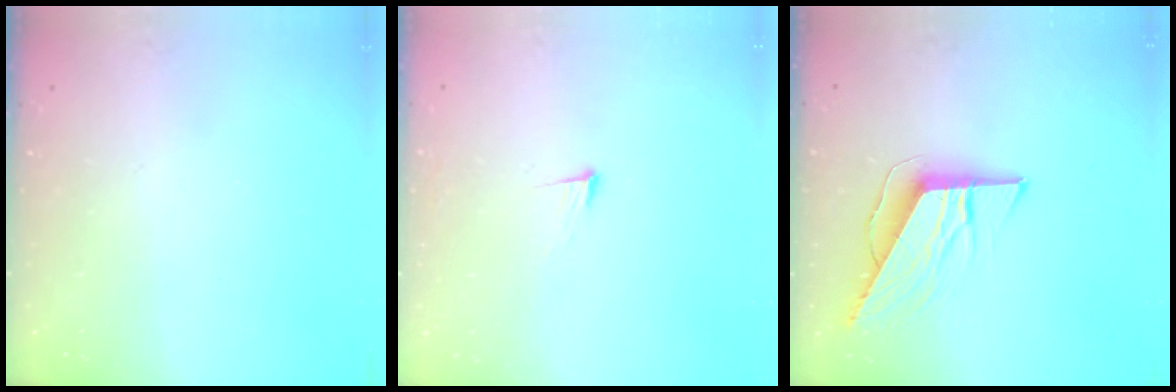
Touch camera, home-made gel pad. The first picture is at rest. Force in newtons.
{"total": 8.9, "press": 8.8, "slide": 1.6}
{"total": 9.8, "press": 9.8, "slide": 0.5}